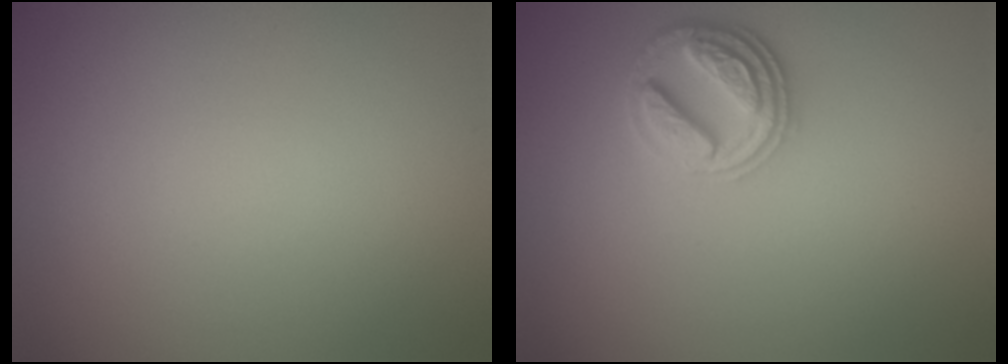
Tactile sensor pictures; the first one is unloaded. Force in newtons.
{"total": 3.5, "press": 3.1, "slide": 1.6}